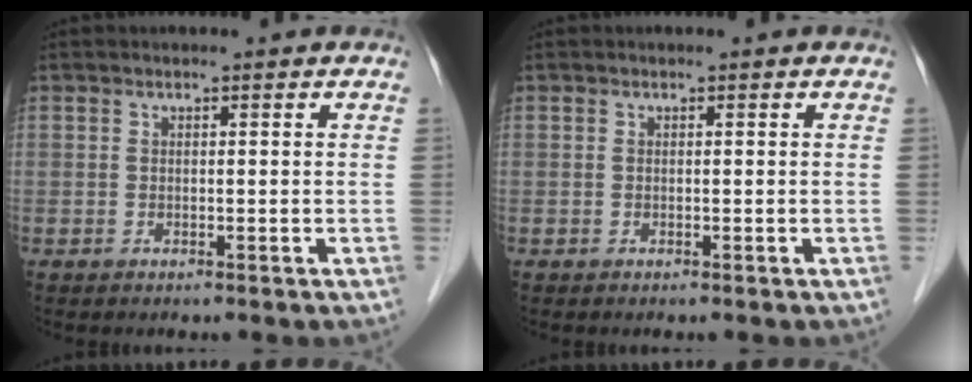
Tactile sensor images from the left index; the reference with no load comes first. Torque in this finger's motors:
{"motor_torque": [0.00, 0.00, 0.00, 0.00]}